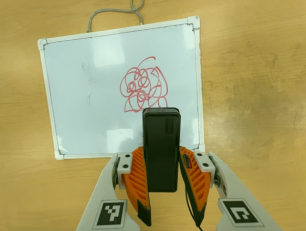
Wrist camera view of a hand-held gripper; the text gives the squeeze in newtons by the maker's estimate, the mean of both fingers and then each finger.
{"total": 3.7, "left": 2.5, "right": 5.0}